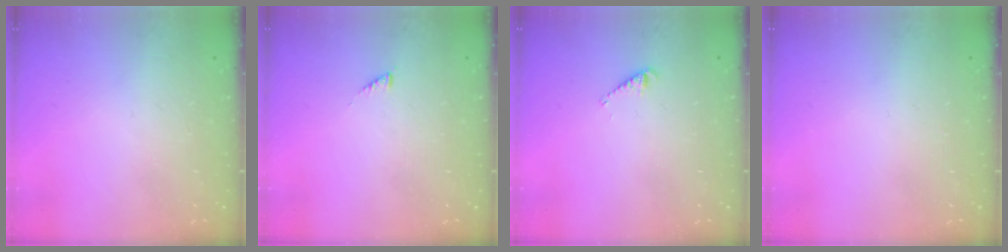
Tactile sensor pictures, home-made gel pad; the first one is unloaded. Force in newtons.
{"total": 0.9, "press": 0.9, "slide": 0.3}
{"total": 2.6, "press": 2.6, "slide": 0.5}
{"total": 0.0}